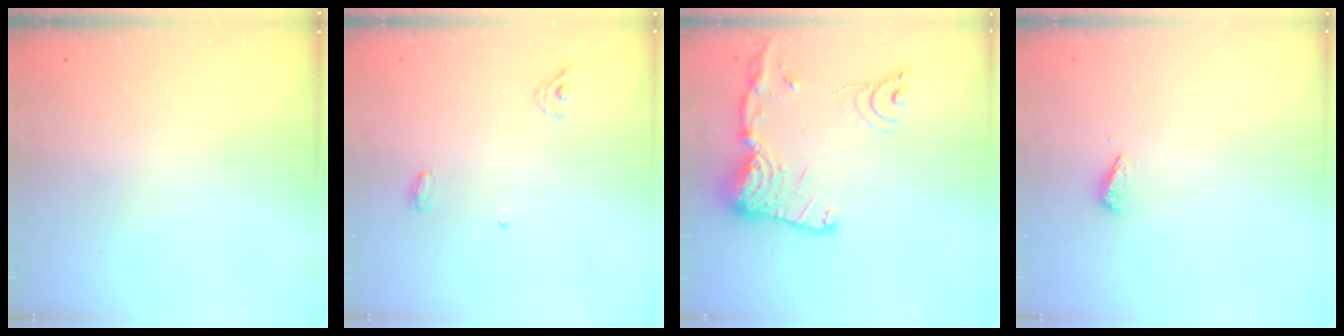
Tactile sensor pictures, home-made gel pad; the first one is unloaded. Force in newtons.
{"total": 5.1, "press": 5.0, "slide": 1.1}
{"total": 18.5, "press": 18.4, "slide": 1.7}
{"total": 2.9, "press": 2.9, "slide": 0.4}